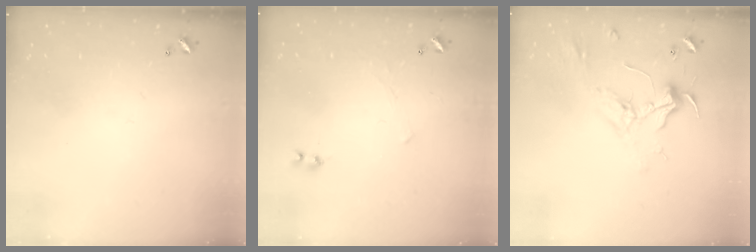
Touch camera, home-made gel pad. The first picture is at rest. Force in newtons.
{"total": 2.3, "press": 2.3, "slide": 0.2}
{"total": 2.3, "press": 2.1, "slide": 0.9}